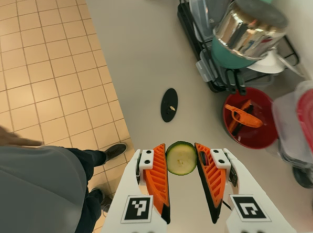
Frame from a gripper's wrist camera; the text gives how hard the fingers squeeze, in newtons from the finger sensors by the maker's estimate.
{"total": 7.5, "left": 7.7, "right": 7.4}